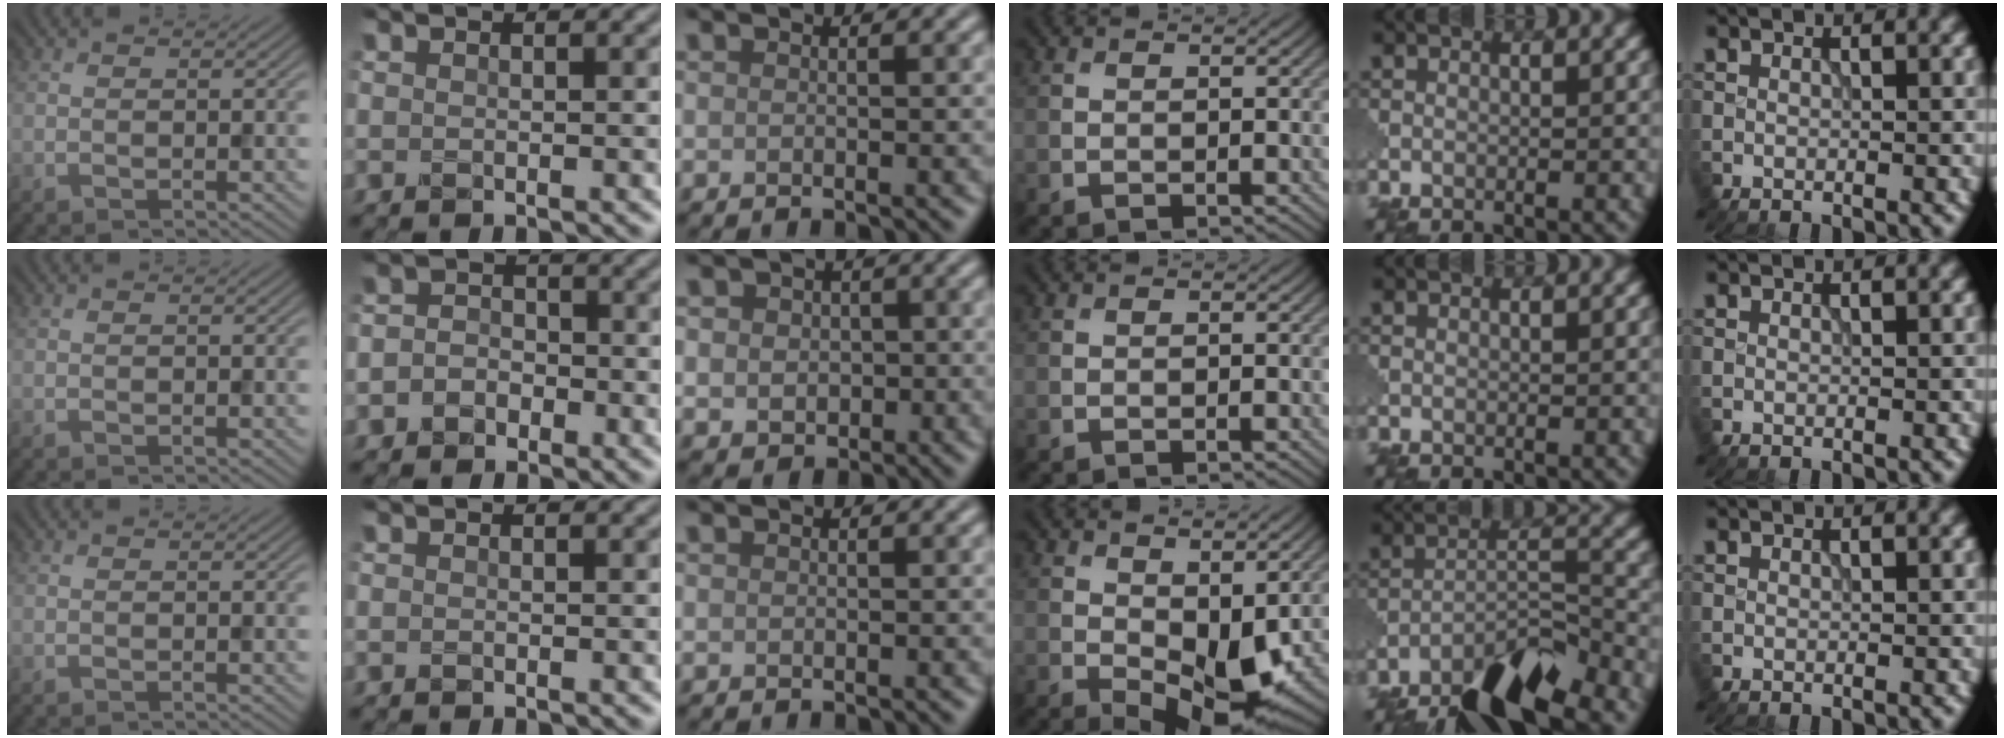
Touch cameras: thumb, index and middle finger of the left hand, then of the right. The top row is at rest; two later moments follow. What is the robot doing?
{"motion": "extract", "object": "pin"}